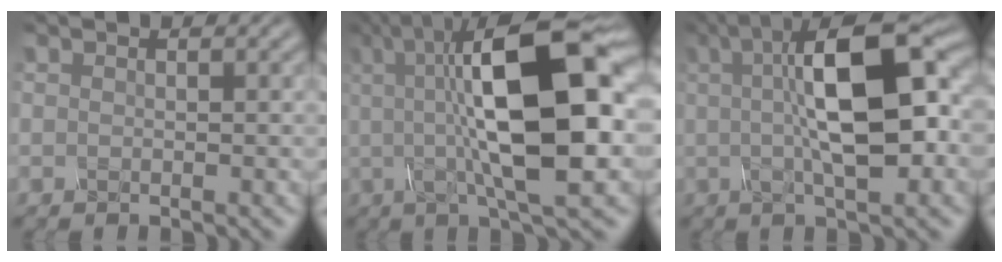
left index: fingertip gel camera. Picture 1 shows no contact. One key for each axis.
{"total": 14.1, "fx": 1.9, "fy": 4.2, "fz": 13.3, "tx": -0.203, "ty": 0.013, "tz": 0.022}
{"total": 11.3, "fx": 1.8, "fy": 3.3, "fz": 10.7, "tx": -0.161, "ty": 0.017, "tz": 0.023}